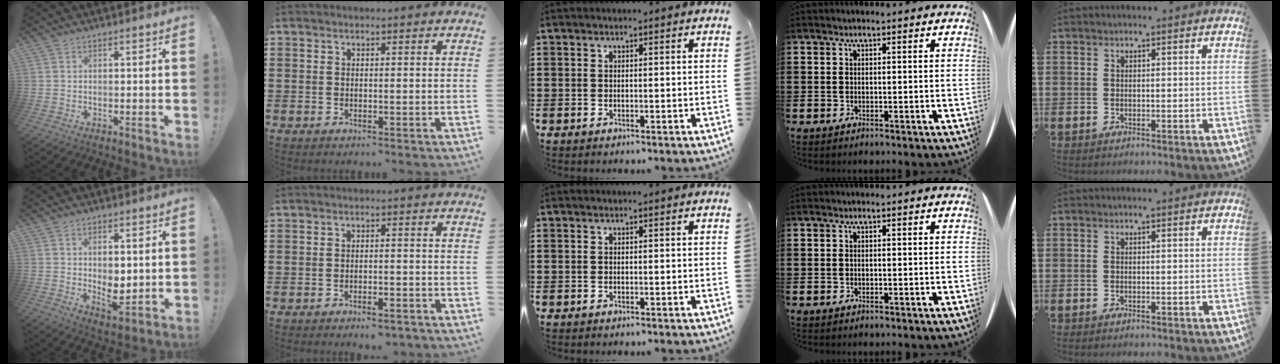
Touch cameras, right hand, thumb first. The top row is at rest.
{"thumb": {"total": 6.2, "force": [1.2, 3.5, 4.9], "torque": [-0.070, -0.016, 0.025]}, "index": {"total": 1.9, "force": [-1.8, 0.2, 0.7], "torque": [-0.015, 0.000, -0.035]}}